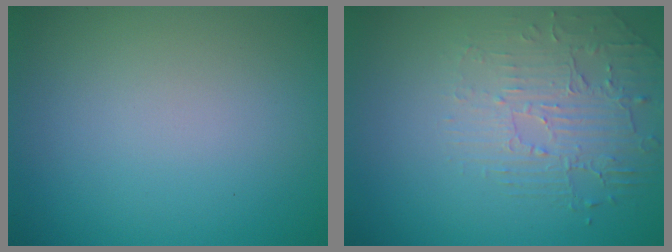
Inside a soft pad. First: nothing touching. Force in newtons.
{"total": 2.2, "press": 1.7, "slide": 1.5}